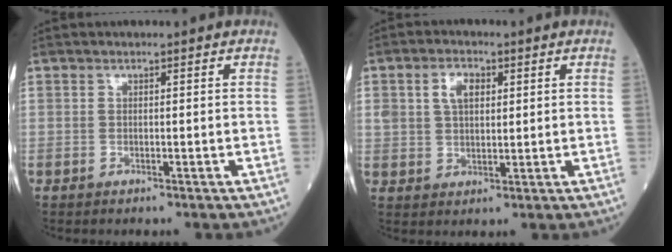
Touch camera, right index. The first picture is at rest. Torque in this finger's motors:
{"motor_torque": [0.18, 0.12, 0.09, 0.06]}